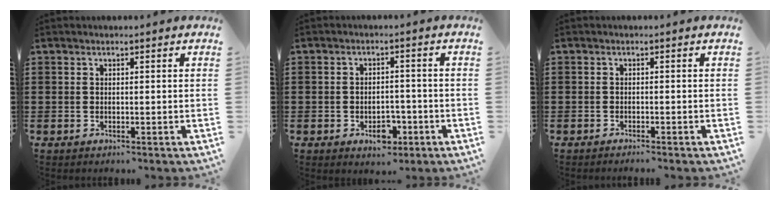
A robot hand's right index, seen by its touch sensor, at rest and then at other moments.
{"total": 4.7, "force": [-2.2, 2.7, 3.0], "torque": [-0.040, 0.005, -0.040]}
{"total": 0.9, "force": [-0.9, -0.1, 0.1], "torque": [-0.003, 0.000, -0.018]}